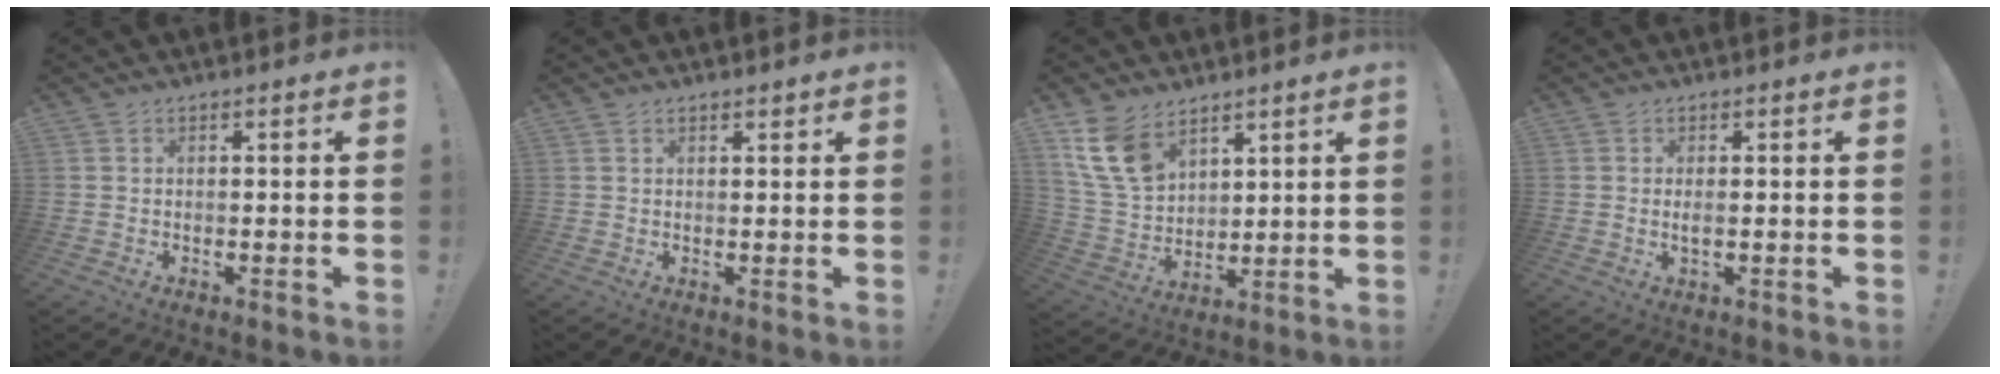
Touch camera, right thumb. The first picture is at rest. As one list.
[{"total": 1.3, "force": [1.1, 0.5, 0.5], "torque": [0.004, -0.007, 0.017]}, {"total": 13.5, "force": [8.2, 8.4, 6.8], "torque": [-0.139, -0.038, 0.164]}, {"total": 1.7, "force": [-0.1, 0.4, 1.7], "torque": [-0.028, -0.002, -0.003]}]